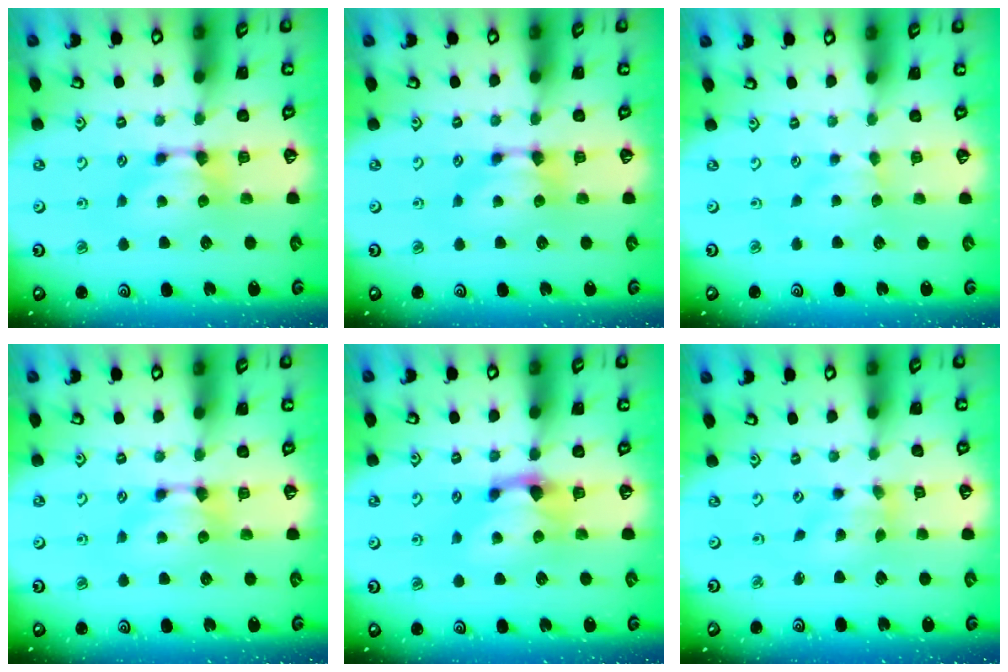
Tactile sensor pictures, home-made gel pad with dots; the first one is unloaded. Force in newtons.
{"total": 0.0}
{"total": 1.7, "press": 1.6, "slide": 0.5}
{"total": 0.0}
{"total": 1.2, "press": 0.5, "slide": 1.1}
{"total": 1.7, "press": 1.0, "slide": 1.3}